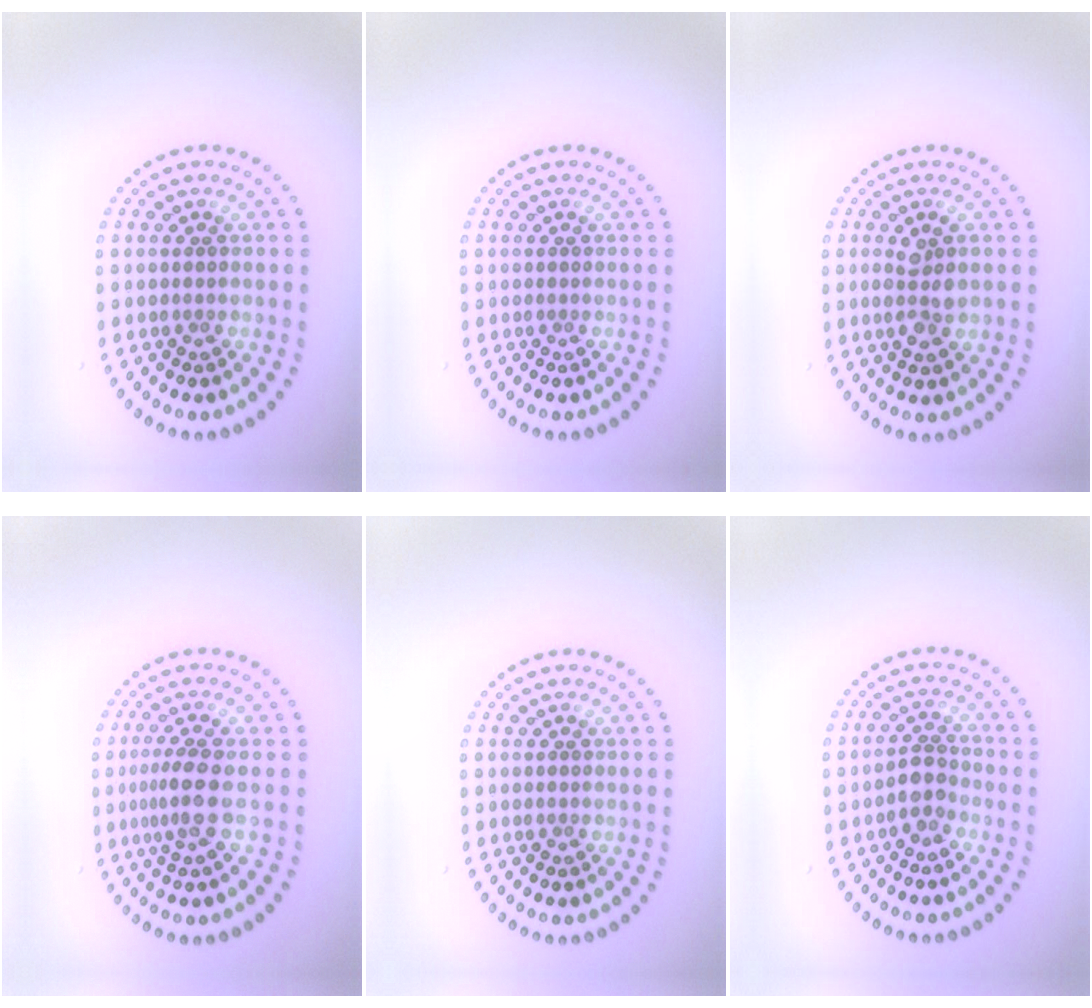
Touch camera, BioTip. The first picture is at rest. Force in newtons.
{"total": 0.0}
{"total": 2.6, "press": 2.5, "slide": 0.5}
{"total": 2.8, "press": 2.2, "slide": 1.6}
{"total": 0.0}
{"total": 2.0, "press": 1.7, "slide": 1.0}